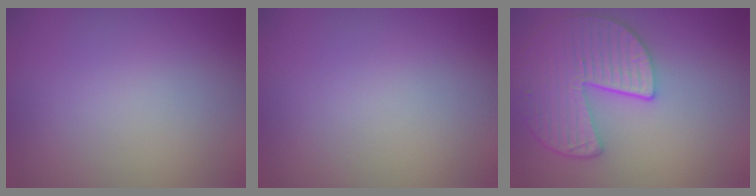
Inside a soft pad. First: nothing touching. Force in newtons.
{"total": 0.0}
{"total": 4.9, "press": 4.7, "slide": 1.6}